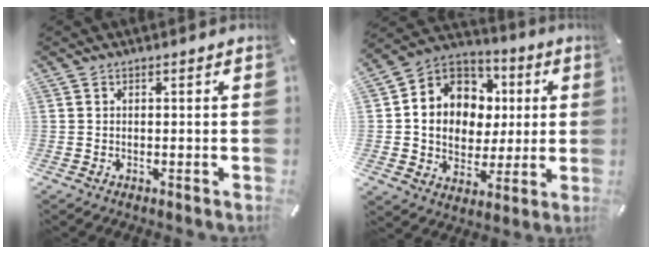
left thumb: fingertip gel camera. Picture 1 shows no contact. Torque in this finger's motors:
{"motor_torque": [1.83, 2.33, 1.02, -0.69, 0.24]}